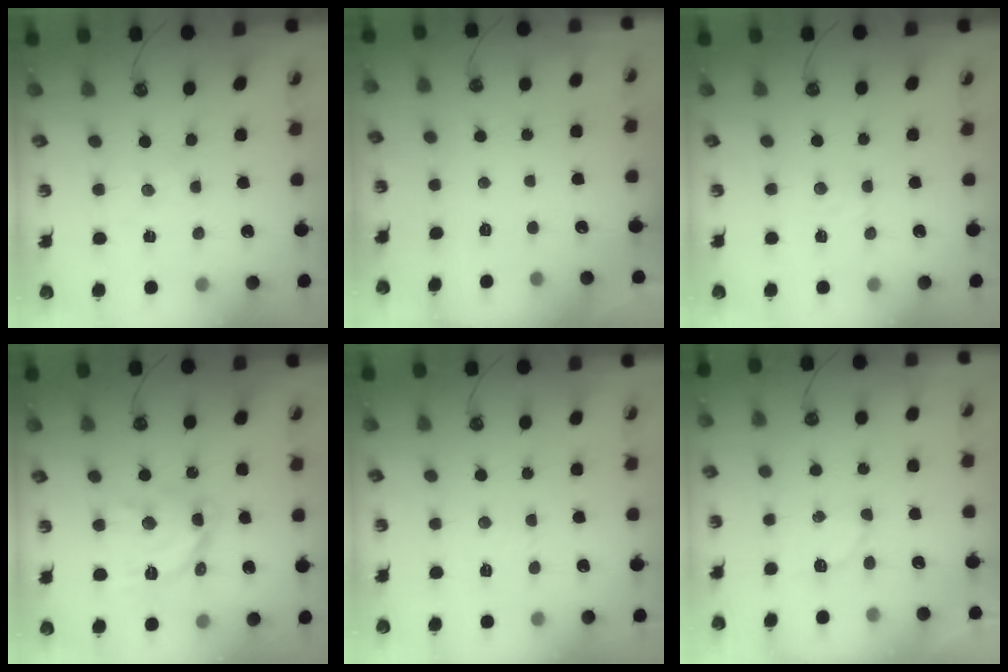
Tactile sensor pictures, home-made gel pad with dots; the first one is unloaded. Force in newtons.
{"total": 0.0}
{"total": 3.1, "press": 3.1, "slide": 0.5}
{"total": 15.1, "press": 15.1, "slide": 1.3}
{"total": 3.4, "press": 3.4, "slide": 0.5}
{"total": 3.8, "press": 3.8, "slide": 0.5}